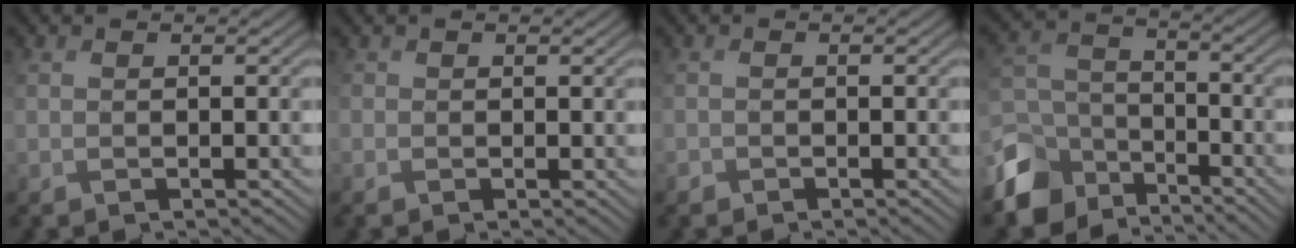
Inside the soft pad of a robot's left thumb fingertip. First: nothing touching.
{"total": 0.8, "force": [-0.4, 0.7, -0.1], "torque": [-0.004, -0.007, -0.008]}
{"total": 0.9, "force": [-0.7, 0.1, -0.5], "torque": [0.009, -0.005, -0.013]}
{"total": 9.4, "force": [-6.7, 5.7, 3.2], "torque": [-0.097, -0.011, -0.143]}